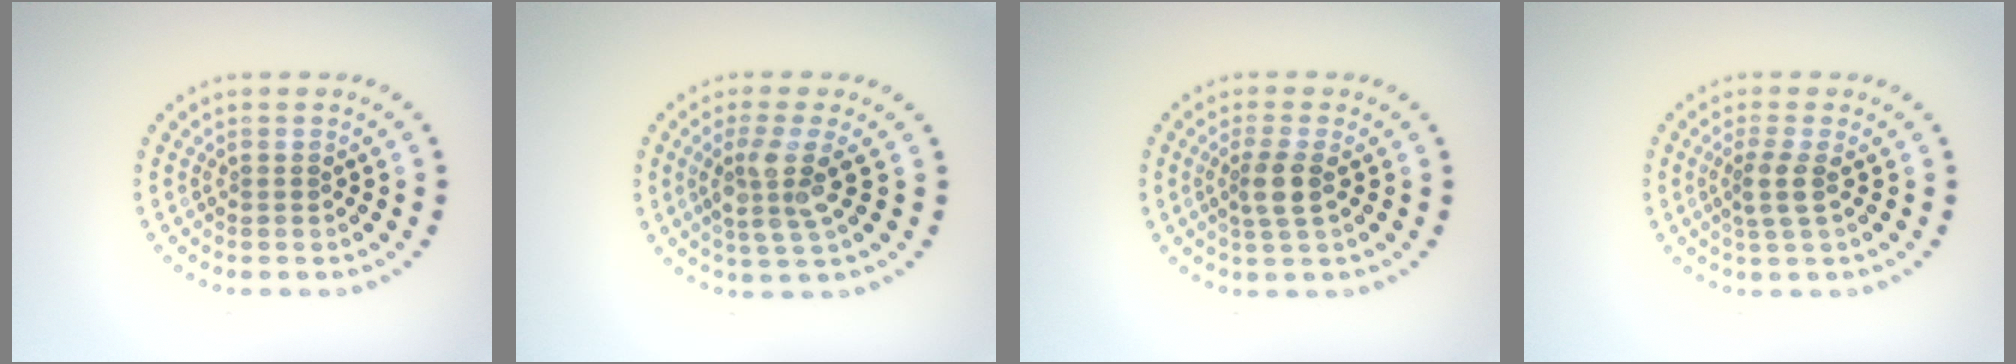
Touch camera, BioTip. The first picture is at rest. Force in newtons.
{"total": 3.6, "press": 3.0, "slide": 2.0}
{"total": 2.5, "press": 2.0, "slide": 1.4}
{"total": 2.1, "press": 1.7, "slide": 1.2}